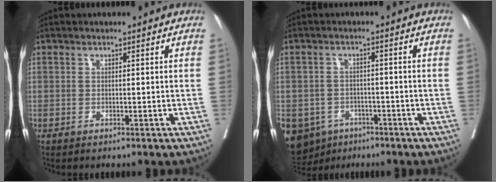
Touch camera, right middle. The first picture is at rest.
{"total": 10.7, "force": [-6.2, 8.2, 2.9], "torque": [-0.080, -0.003, -0.085]}